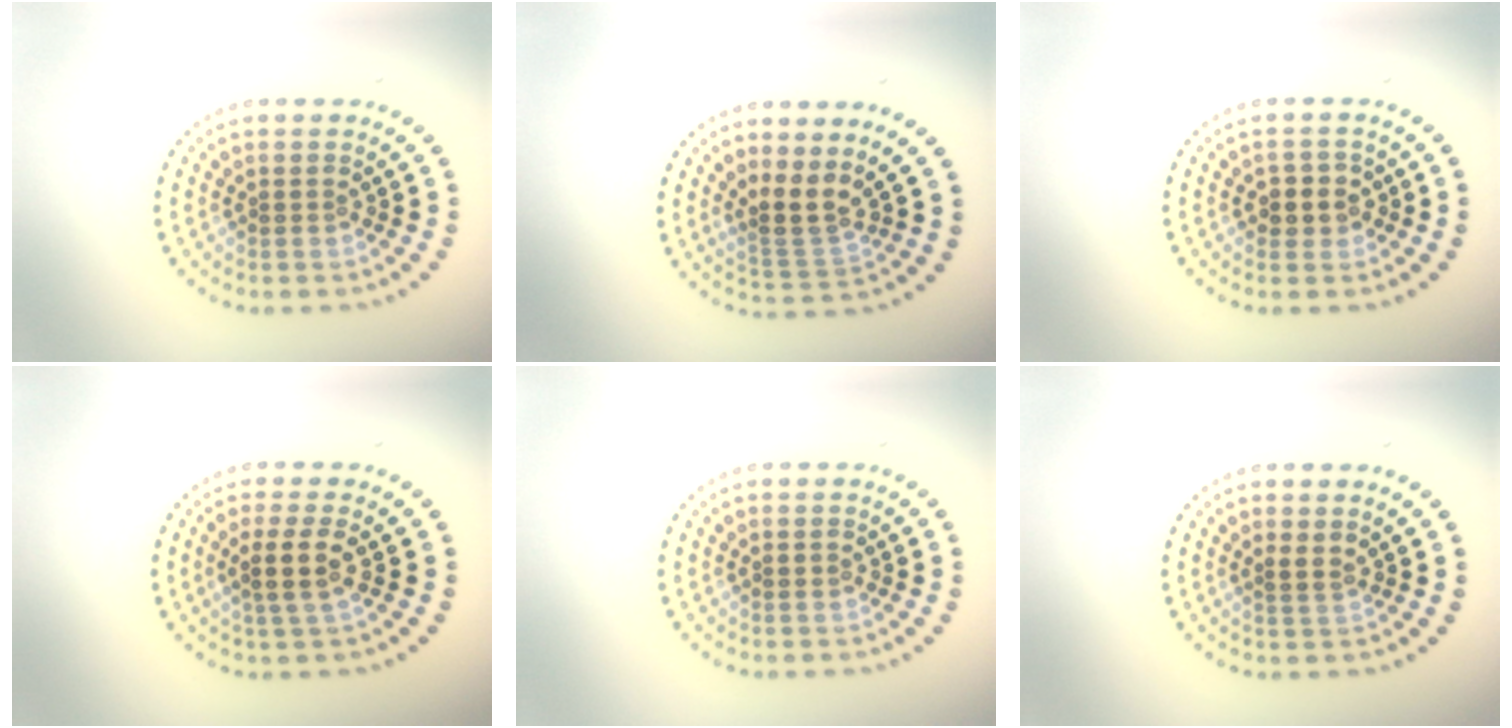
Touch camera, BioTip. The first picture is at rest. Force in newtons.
{"total": 2.8, "press": 1.9, "slide": 2.1}
{"total": 2.3, "press": 2.2, "slide": 0.7}
{"total": 2.4, "press": 2.0, "slide": 1.4}
{"total": 0.5, "press": 0.5, "slide": 0.2}
{"total": 1.0, "press": 0.6, "slide": 0.8}